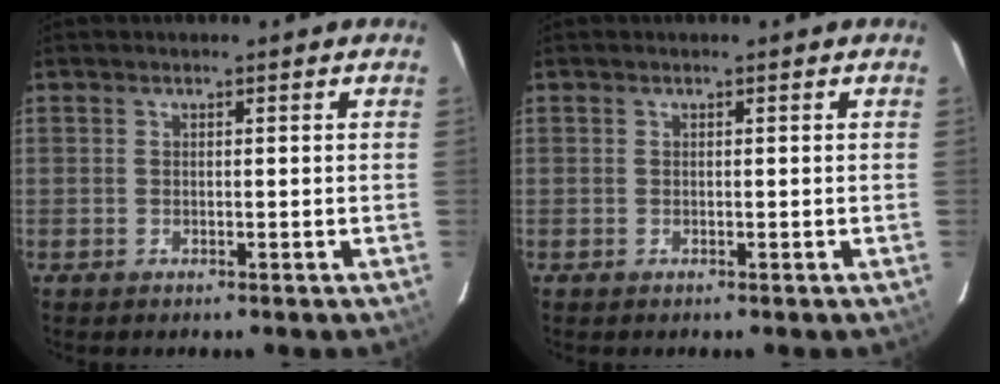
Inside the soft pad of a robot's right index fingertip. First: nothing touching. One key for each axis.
{"total": 0.0}